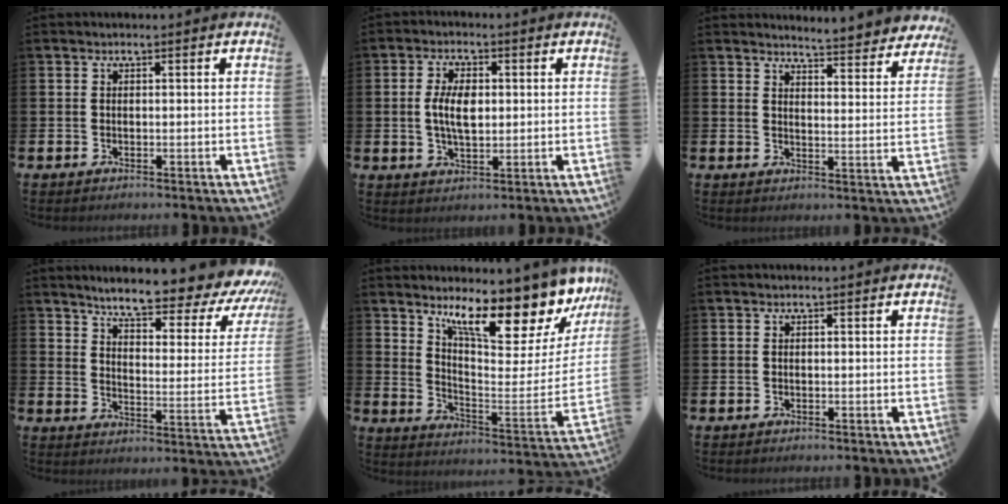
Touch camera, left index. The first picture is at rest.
{"total": 5.1, "force": [0.7, 2.6, 4.3], "torque": [-0.065, 0.000, 0.007]}
{"total": 4.7, "force": [4.7, 0.0, 0.4], "torque": [-0.010, -0.041, 0.078]}
{"total": 7.4, "force": [6.4, 1.2, 3.4], "torque": [-0.078, -0.052, 0.100]}
{"total": 13.9, "force": [11.1, 3.8, 7.5], "torque": [-0.135, -0.082, 0.186]}
{"total": 0.0}